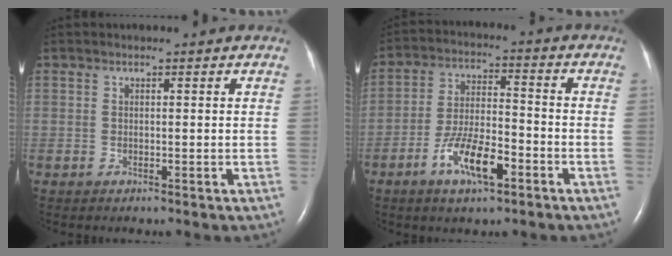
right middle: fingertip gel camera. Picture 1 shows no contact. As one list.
[{"total": 9.2, "force": [-4.7, 2.7, 7.4], "torque": [-0.148, 0.001, -0.085]}]